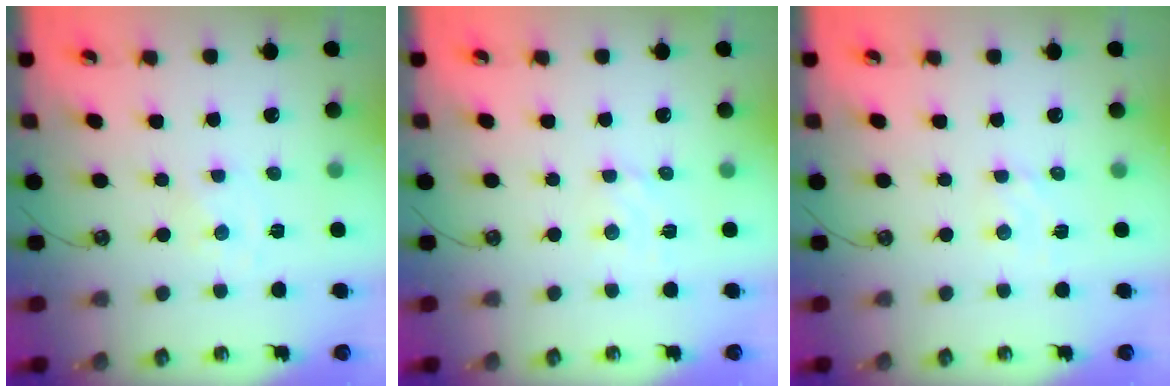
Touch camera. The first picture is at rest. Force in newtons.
{"total": 2.6, "press": 2.6, "slide": 0.3}
{"total": 2.8, "press": 2.8, "slide": 0.3}